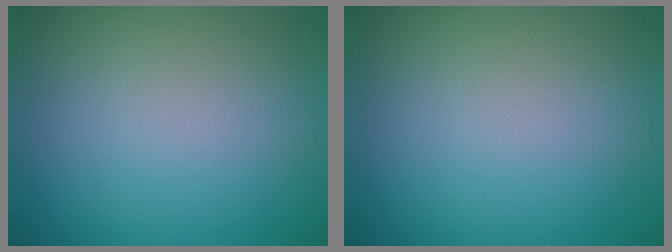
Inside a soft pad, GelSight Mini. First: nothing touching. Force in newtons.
{"total": 0.0}